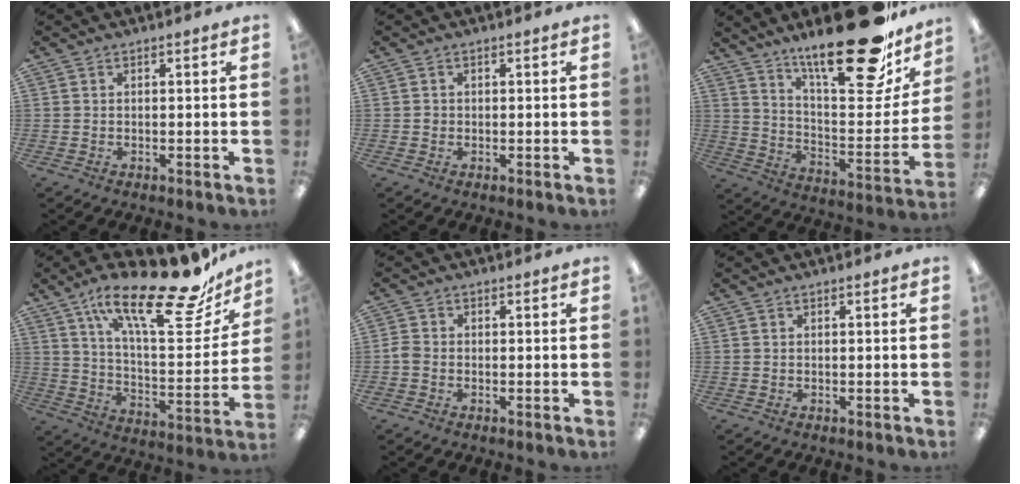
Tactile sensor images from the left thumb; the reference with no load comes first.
{"total": 0.7, "force": [-0.1, 0.7, 0.2], "torque": [-0.003, 0.003, -0.004]}
{"total": 27.2, "force": [20.1, 8.0, 16.4], "torque": [-0.222, -0.141, 0.322]}
{"total": 25.4, "force": [17.3, 7.5, 17.0], "torque": [-0.250, -0.112, 0.281]}
{"total": 1.9, "force": [-0.7, 1.5, 1.1], "torque": [-0.018, 0.005, -0.014]}
{"total": 0.0}